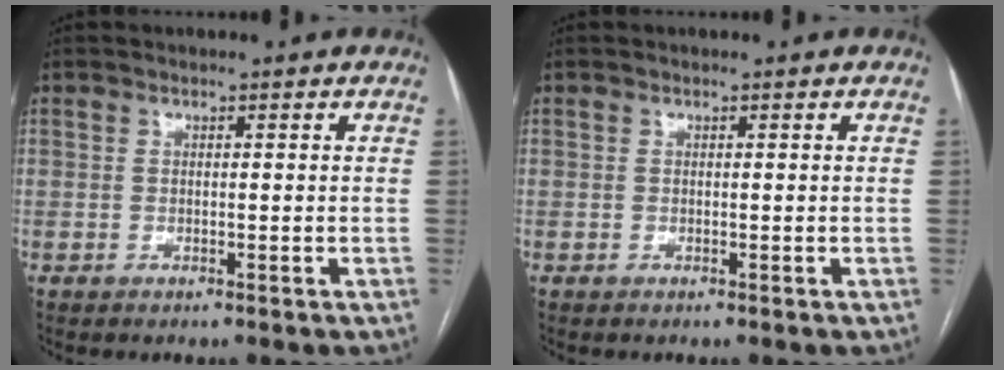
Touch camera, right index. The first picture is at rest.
{"total": 0.0}